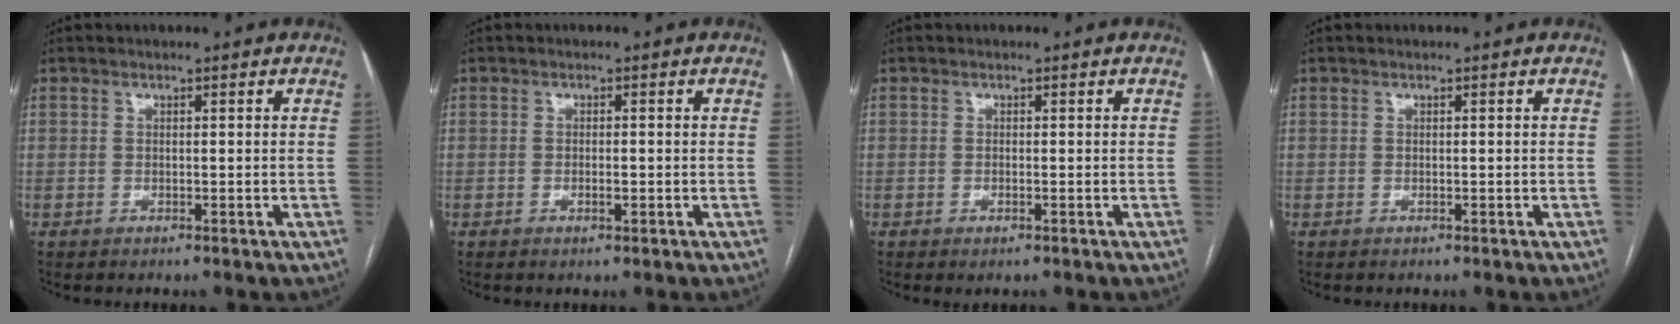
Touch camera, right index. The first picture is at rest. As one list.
[{"total": 1.4, "force": [-0.4, 0.5, 1.2], "torque": [-0.022, -0.001, -0.005]}, {"total": 0.8, "force": [-0.5, 0.1, 0.6], "torque": [-0.009, -0.002, -0.006]}, {"total": 0.0}]